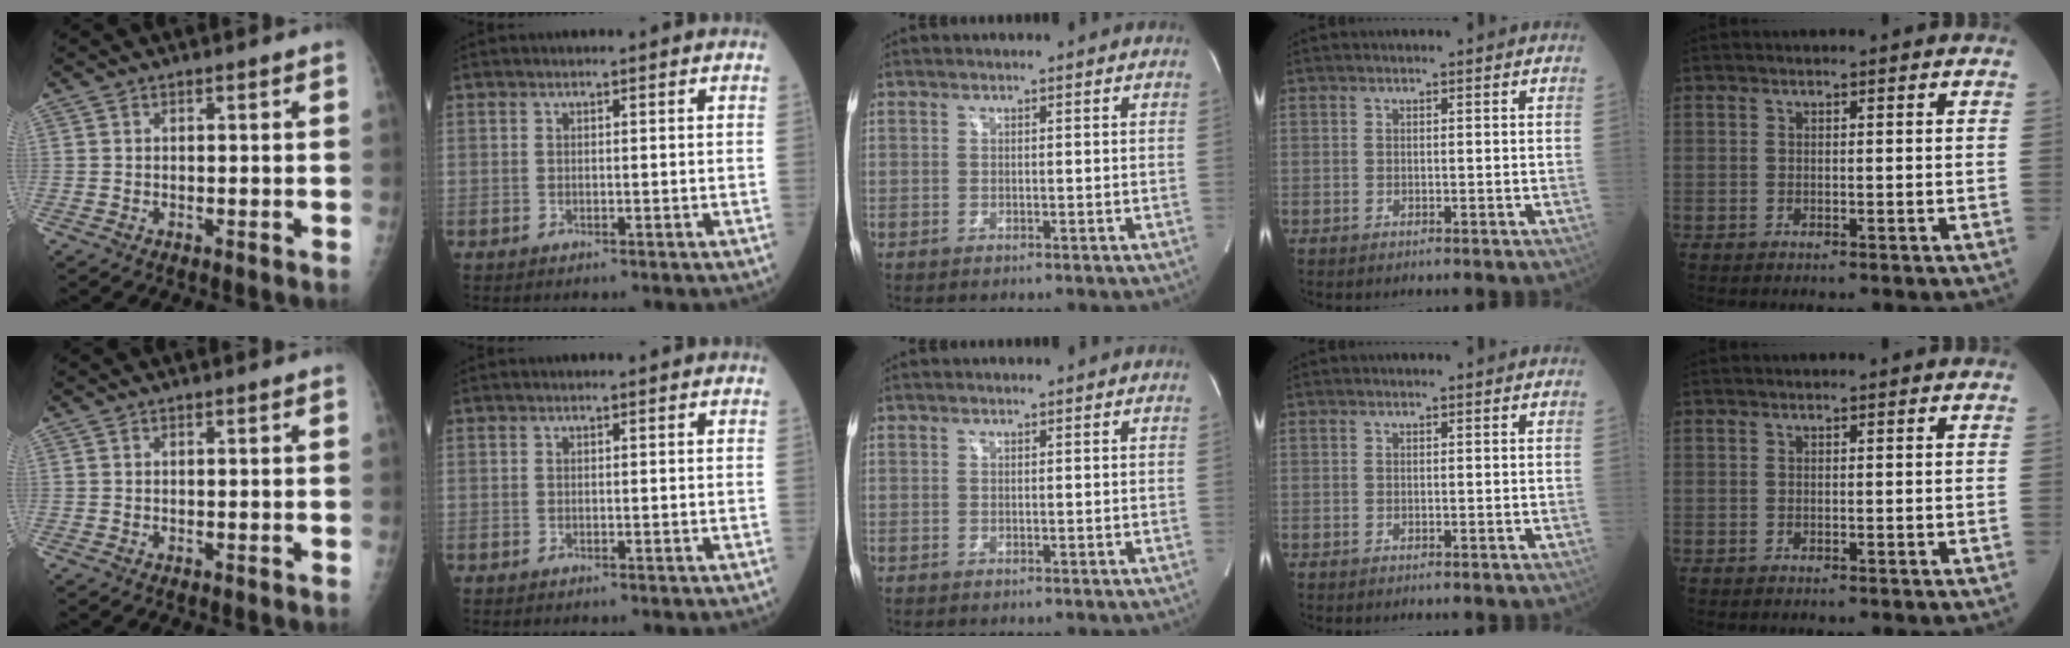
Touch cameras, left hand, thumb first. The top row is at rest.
{}